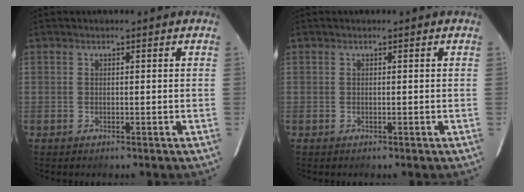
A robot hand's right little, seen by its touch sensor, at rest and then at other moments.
{"total": 0.0}